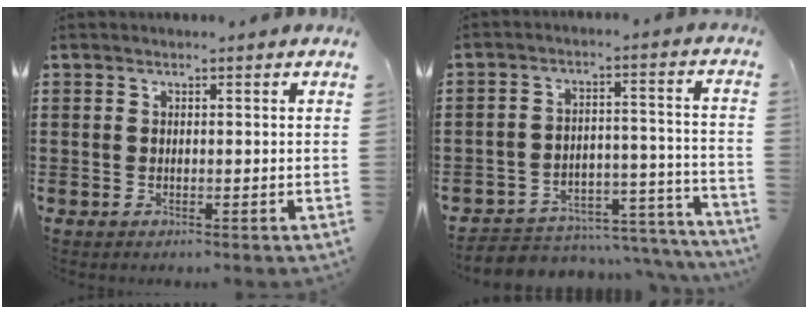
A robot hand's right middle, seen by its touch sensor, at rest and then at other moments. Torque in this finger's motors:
{"motor_torque": [0.37, 0.32, 0.15, 0.06]}